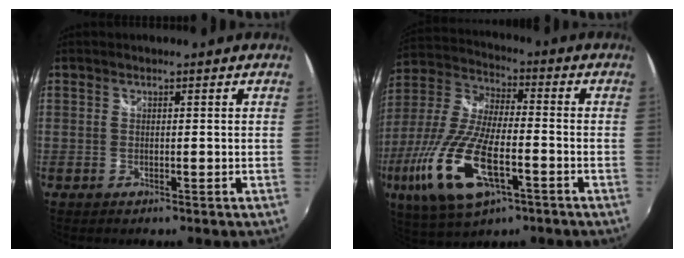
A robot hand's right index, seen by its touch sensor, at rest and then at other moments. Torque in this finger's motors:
{"motor_torque": [1.63, -0.50, 1.05, 0.21]}